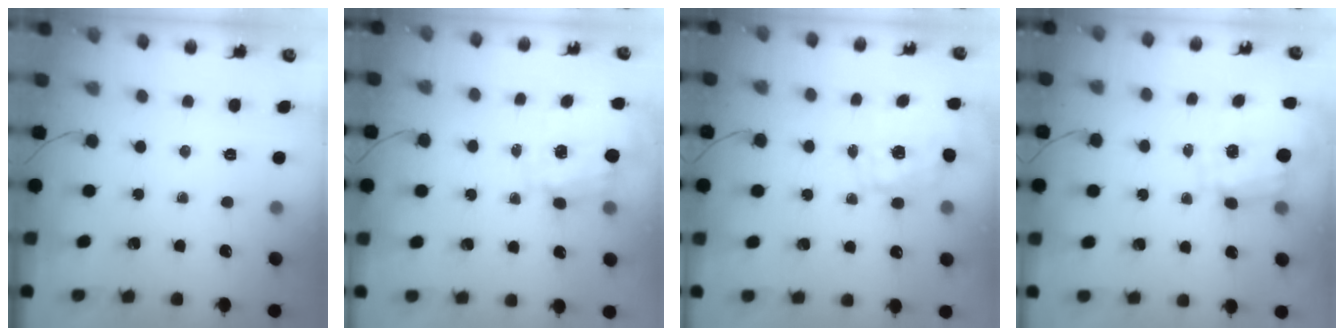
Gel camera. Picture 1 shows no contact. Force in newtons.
{"total": 2.7, "press": 2.6, "slide": 1.0}
{"total": 2.3, "press": 2.3, "slide": 0.5}
{"total": 3.7, "press": 3.4, "slide": 1.4}